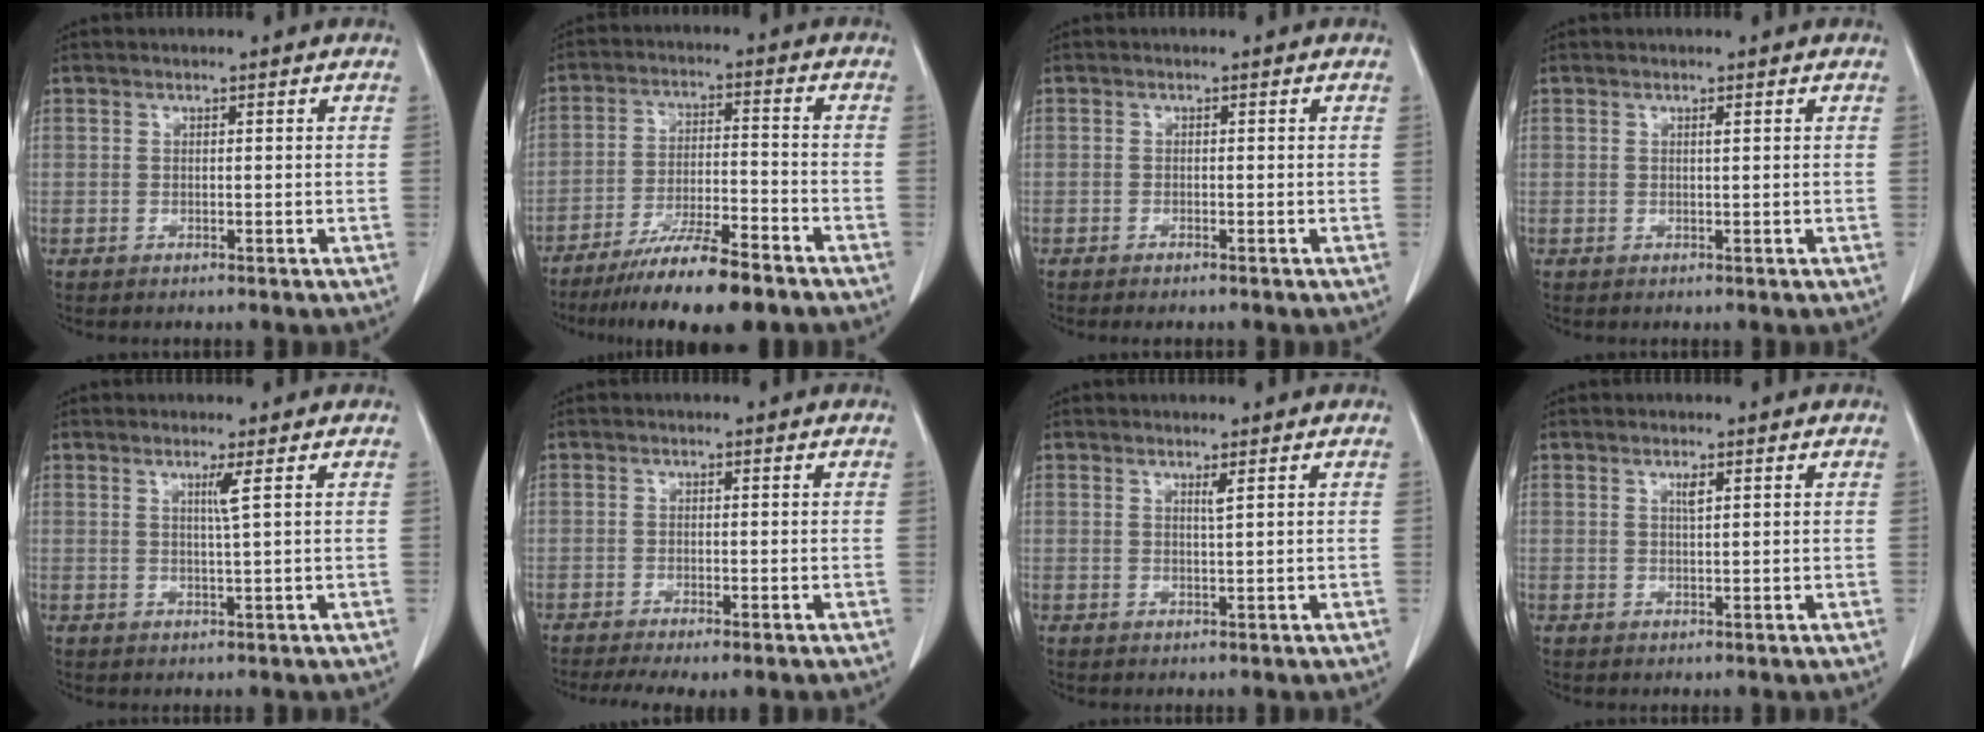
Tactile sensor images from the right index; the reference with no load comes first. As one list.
[{"total": 12.2, "force": [-9.2, 1.2, 7.8], "torque": [-0.128, -0.022, -0.155]}, {"total": 1.0, "force": [-0.8, 0.1, 0.5], "torque": [-0.012, -0.003, -0.011]}, {"total": 0.5, "force": [0.2, 0.0, 0.4], "torque": [-0.009, -0.001, 0.004]}, {"total": 2.0, "force": [0.8, -0.7, 1.7], "torque": [-0.033, -0.008, 0.017]}, {"total": 6.4, "force": [-4.7, 1.6, 4.0], "torque": [-0.059, -0.011, -0.072]}, {"total": 1.1, "force": [0.7, -0.2, 0.9], "torque": [-0.018, -0.007, 0.012]}, {"total": 1.3, "force": [0.7, 0.2, 1.2], "torque": [-0.021, -0.001, 0.011]}]